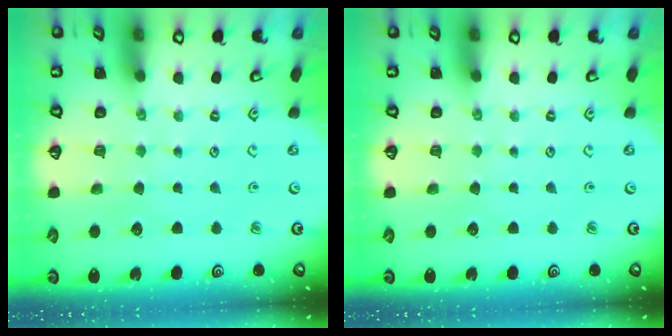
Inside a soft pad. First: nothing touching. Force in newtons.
{"total": 0.0}